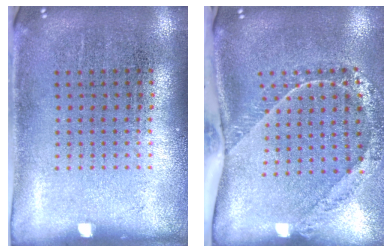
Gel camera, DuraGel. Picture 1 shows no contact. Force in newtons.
{"total": 1.8, "press": 1.5, "slide": 1.1}